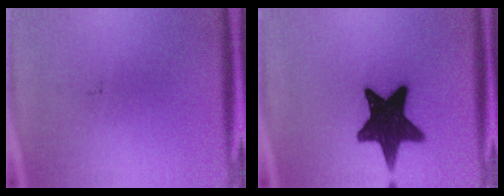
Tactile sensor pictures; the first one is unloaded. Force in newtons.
{"total": 15.9}